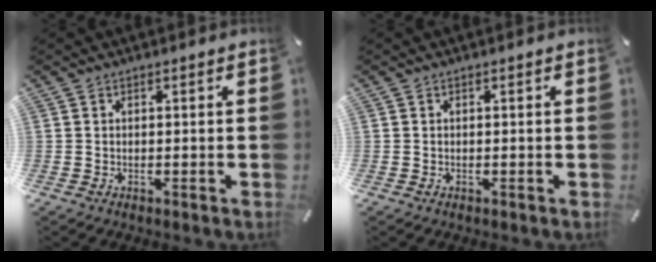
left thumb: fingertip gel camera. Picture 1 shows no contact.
{"total": 0.0}